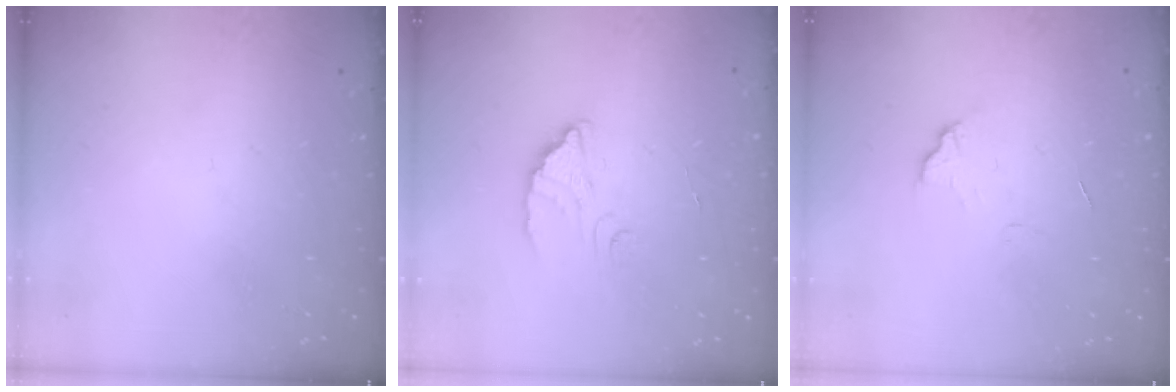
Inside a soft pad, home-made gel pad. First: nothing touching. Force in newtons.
{"total": 2.5, "press": 2.5, "slide": 0.1}
{"total": 4.4, "press": 4.4, "slide": 0.3}